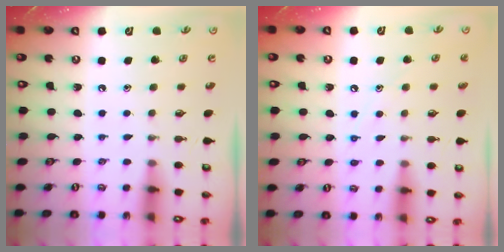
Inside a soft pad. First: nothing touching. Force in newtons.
{"total": 6.2, "press": 6.2, "slide": 0.7}